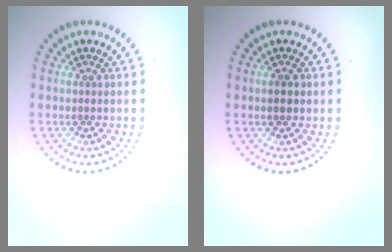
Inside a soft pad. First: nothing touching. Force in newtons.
{"total": 1.1, "press": 1.1, "slide": 0.1}